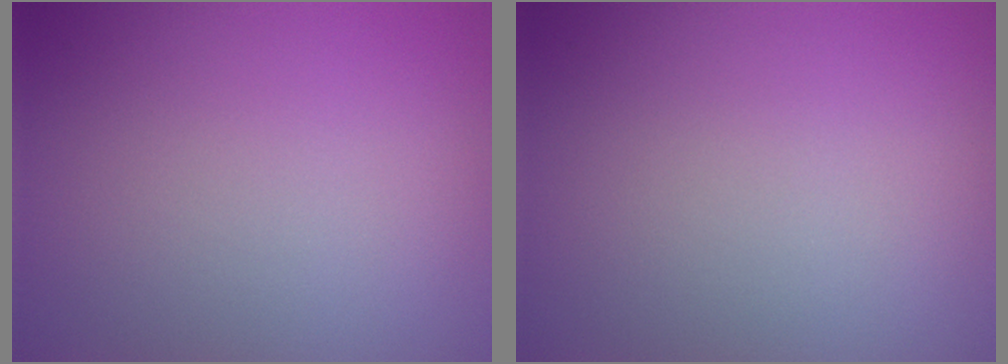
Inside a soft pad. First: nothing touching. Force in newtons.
{"total": 0.0}